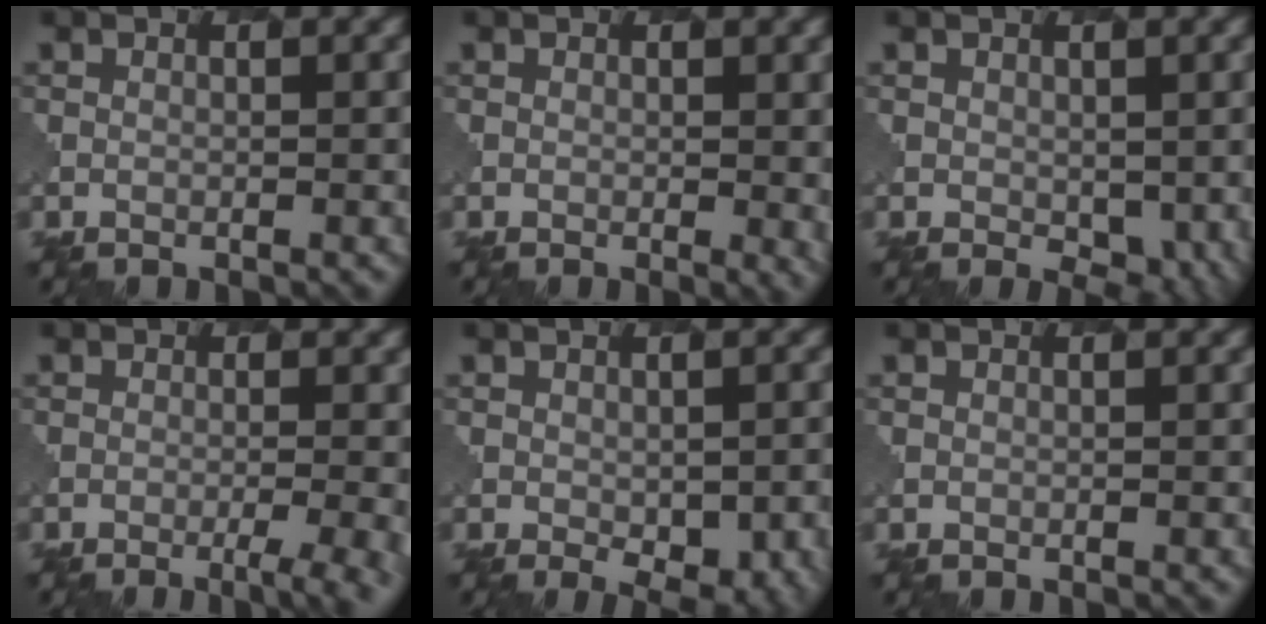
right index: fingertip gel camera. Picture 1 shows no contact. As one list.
[{"total": 2.2, "force": [0.1, 0.8, 2.0], "torque": [-0.030, -0.006, 0.006]}, {"total": 3.5, "force": [0.0, 2.2, 2.7], "torque": [-0.041, -0.012, 0.008]}, {"total": 5.6, "force": [-2.2, 2.2, 4.7], "torque": [-0.034, 0.007, -0.023]}, {"total": 5.2, "force": [-1.3, 2.7, 4.2], "torque": [-0.061, -0.020, -0.004]}, {"total": 0.0}]